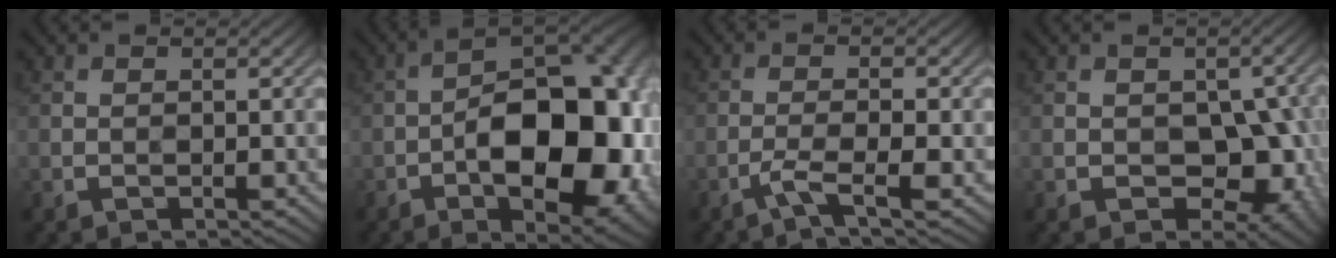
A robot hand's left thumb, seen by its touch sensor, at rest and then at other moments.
{"total": 18.8, "force": [-4.2, 9.6, 15.6], "torque": [-0.201, -0.007, -0.062]}
{"total": 3.2, "force": [-1.8, 0.3, 2.6], "torque": [-0.050, 0.009, -0.047]}
{"total": 9.5, "force": [-1.9, 6.2, 6.9], "torque": [-0.074, -0.010, -0.027]}